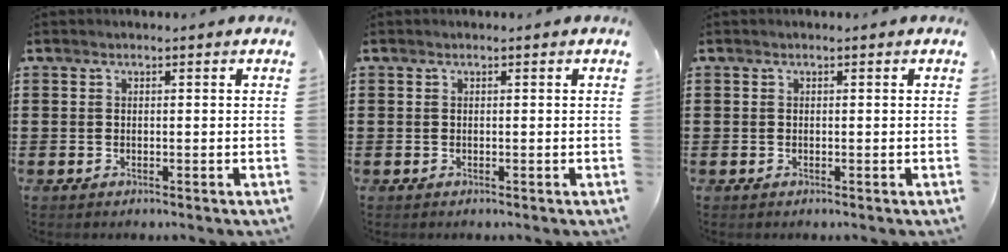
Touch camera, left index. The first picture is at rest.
{"total": 0.0}
{"total": 0.0}